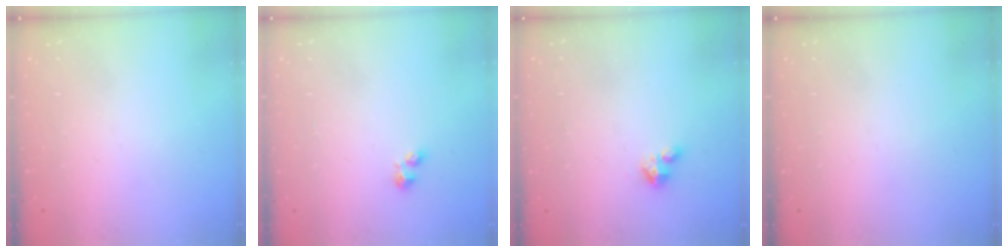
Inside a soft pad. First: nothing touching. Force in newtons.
{"total": 2.9, "press": 2.8, "slide": 0.6}
{"total": 2.8, "press": 2.8, "slide": 0.2}
{"total": 0.0}